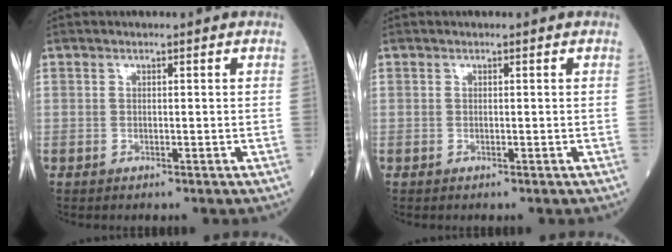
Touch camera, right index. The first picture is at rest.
{"total": 0.0}